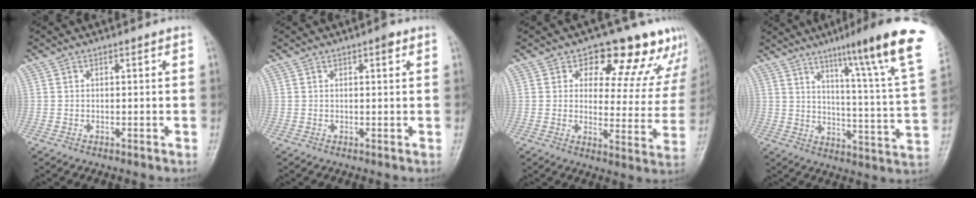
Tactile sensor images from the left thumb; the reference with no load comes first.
{"total": 1.6, "force": [0.8, 0.6, 1.2], "torque": [-0.015, 0.000, 0.009]}
{"total": 15.2, "force": [11.3, 7.5, 6.7], "torque": [-0.014, -0.068, 0.123]}
{"total": 21.2, "force": [12.4, 1.5, 17.1], "torque": [-0.220, -0.050, 0.169]}